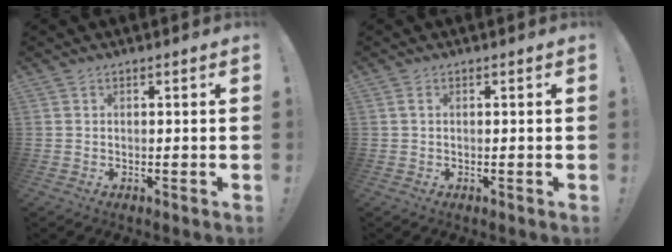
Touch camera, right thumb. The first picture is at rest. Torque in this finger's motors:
{"motor_torque": [-0.05, -0.05, 0.00, 0.00, 0.00]}